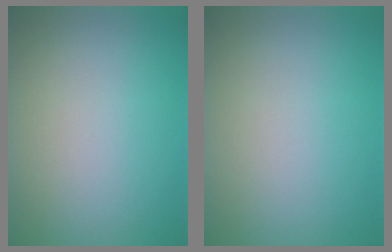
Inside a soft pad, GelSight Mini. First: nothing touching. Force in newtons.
{"total": 0.0}